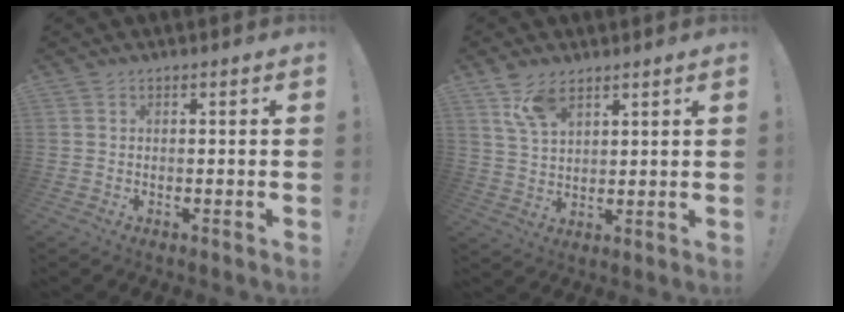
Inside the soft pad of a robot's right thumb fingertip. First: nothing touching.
{"total": 8.6, "force": [5.5, 4.4, 4.9], "torque": [-0.089, -0.022, 0.107]}